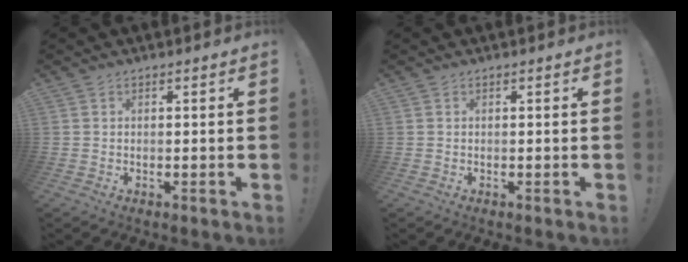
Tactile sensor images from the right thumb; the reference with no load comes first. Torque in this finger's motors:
{"motor_torque": [0.00, 0.00, -0.03, 0.01, 0.07]}